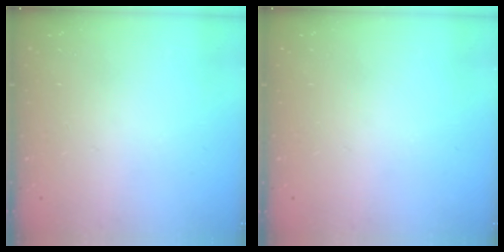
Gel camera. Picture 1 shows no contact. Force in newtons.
{"total": 0.0}